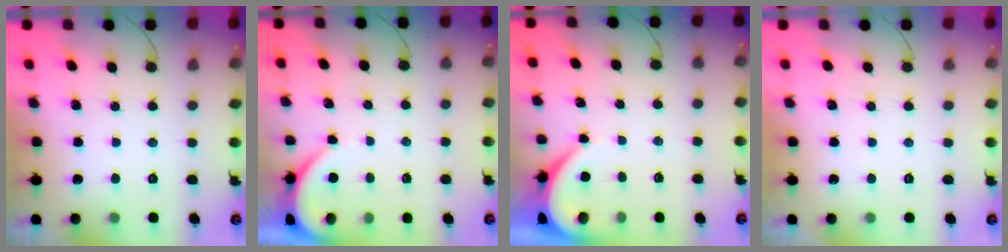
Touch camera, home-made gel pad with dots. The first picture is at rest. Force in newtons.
{"total": 2.6, "press": 2.6, "slide": 0.2}
{"total": 3.9, "press": 3.9, "slide": 0.6}
{"total": 0.0}